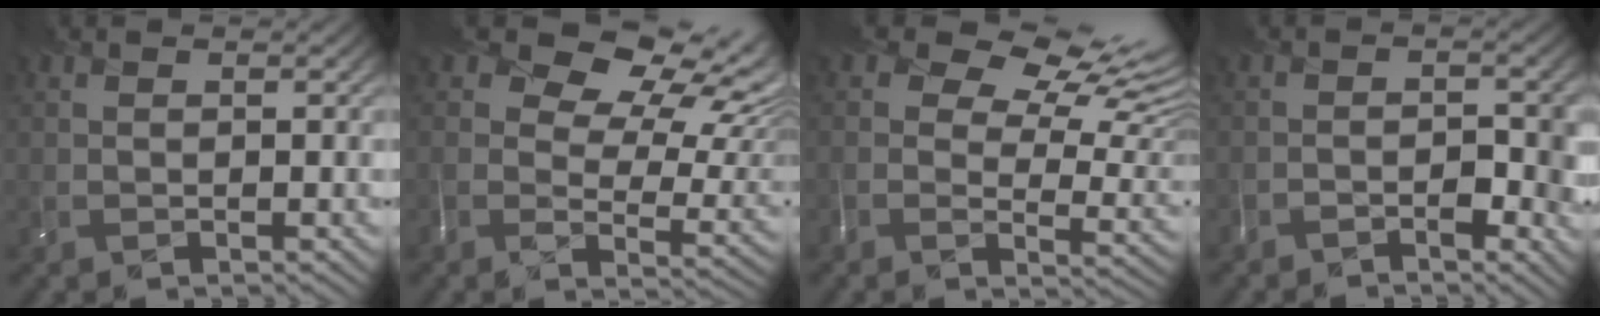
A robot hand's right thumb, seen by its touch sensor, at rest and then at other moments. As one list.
[{"total": 12.2, "force": [6.6, 6.7, 7.8], "torque": [-0.130, 0.010, 0.107]}, {"total": 10.9, "force": [6.3, 5.2, 7.2], "torque": [-0.123, 0.008, 0.103]}, {"total": 3.3, "force": [-2.8, 0.9, 1.6], "torque": [-0.009, -0.001, -0.042]}]